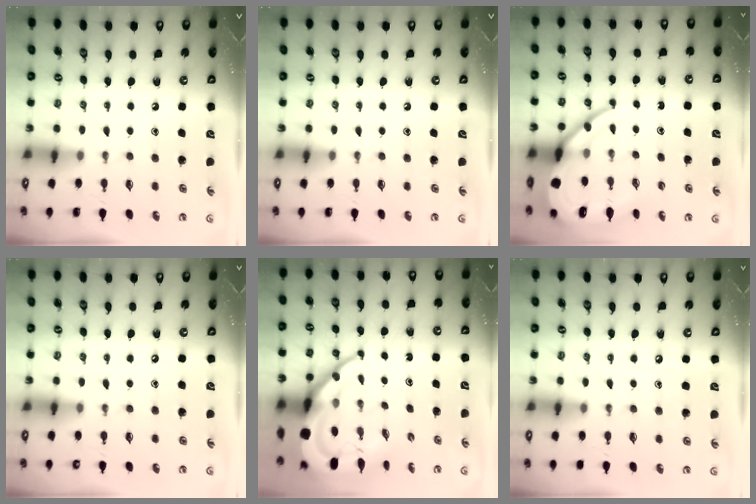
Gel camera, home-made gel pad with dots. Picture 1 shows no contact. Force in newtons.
{"total": 0.0}
{"total": 12.7, "press": 12.6, "slide": 1.2}
{"total": 3.6, "press": 3.6, "slide": 0.4}
{"total": 15.1, "press": 15.0, "slide": 1.7}
{"total": 4.2, "press": 4.2, "slide": 0.6}